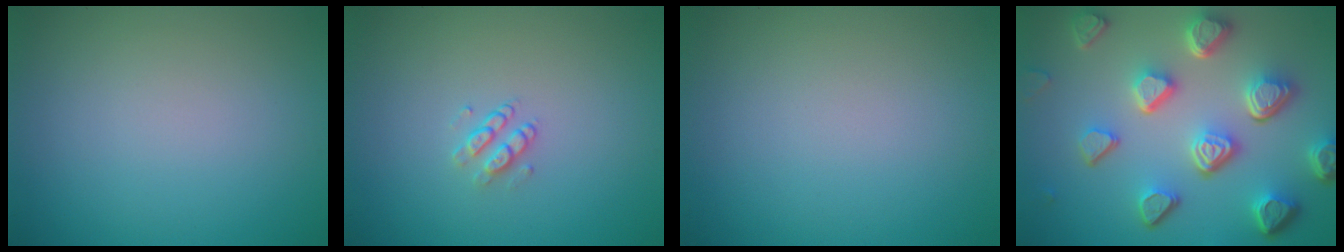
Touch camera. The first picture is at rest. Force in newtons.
{"total": 1.4, "press": 1.0, "slide": 1.0}
{"total": 0.0}
{"total": 7.7, "press": 5.7, "slide": 5.2}